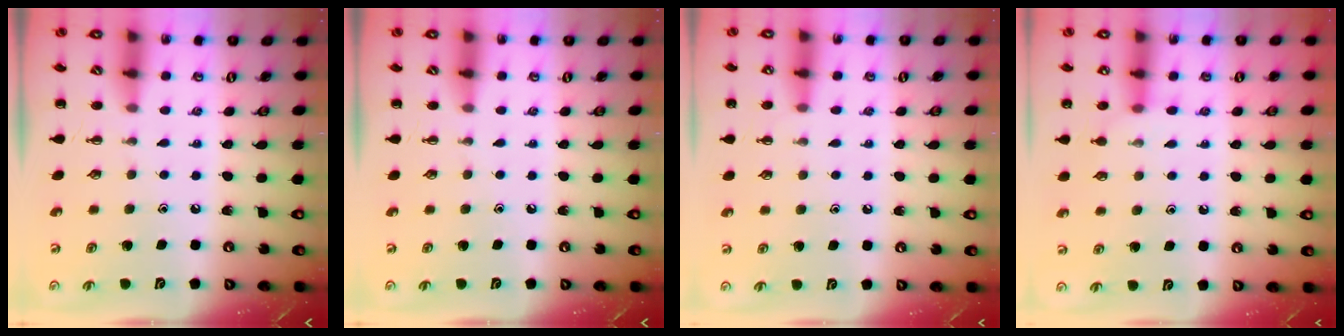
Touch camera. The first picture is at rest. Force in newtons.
{"total": 0.0}
{"total": 5.6, "press": 5.3, "slide": 2.0}
{"total": 6.2, "press": 6.1, "slide": 1.1}